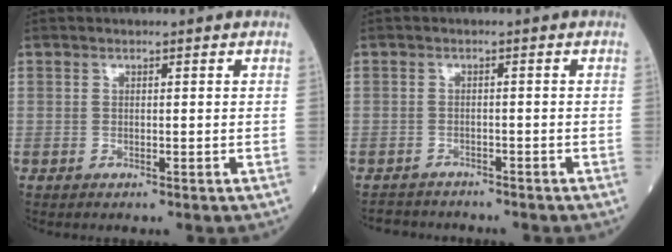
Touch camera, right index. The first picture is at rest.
{"total": 3.9, "force": [-3.8, 1.0, 0.0], "torque": [0.003, -0.008, -0.061]}